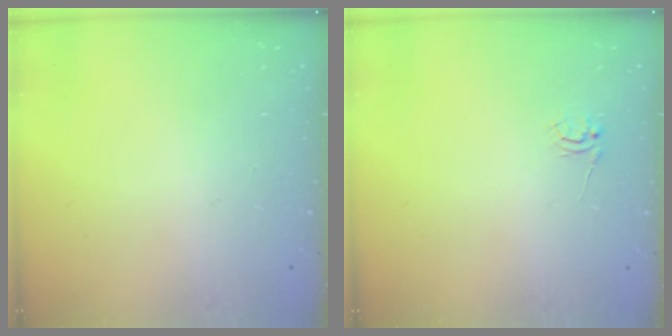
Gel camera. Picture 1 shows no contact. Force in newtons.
{"total": 2.5, "press": 2.5, "slide": 0.2}